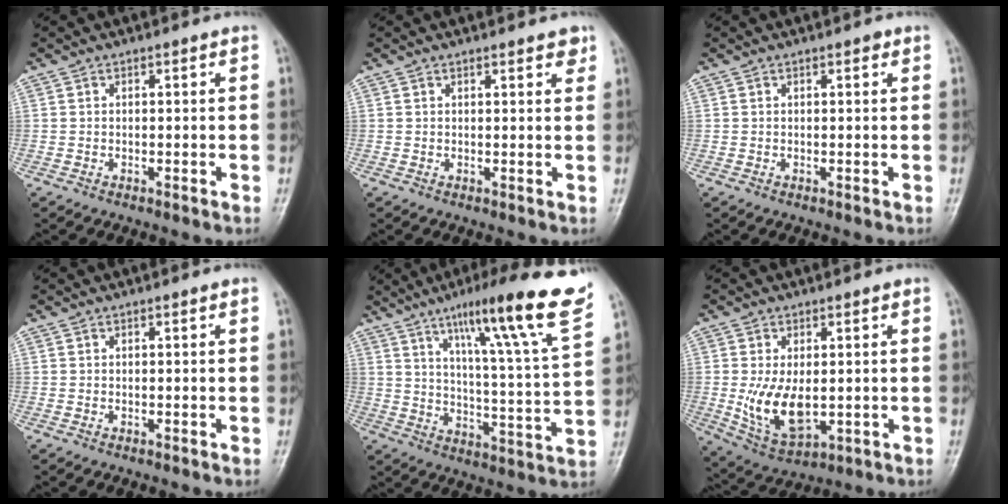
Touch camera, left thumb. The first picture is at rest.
{"total": 2.3, "force": [1.7, 0.8, 1.3], "torque": [-0.006, -0.006, 0.019]}
{"total": 0.6, "force": [0.4, 0.3, 0.4], "torque": [-0.006, -0.001, 0.003]}
{"total": 0.0}
{"total": 21.1, "force": [13.1, 0.9, 16.5], "torque": [-0.224, -0.053, 0.191]}
{"total": 9.6, "force": [-0.3, 5.3, 8.0], "torque": [-0.140, -0.019, 0.011]}